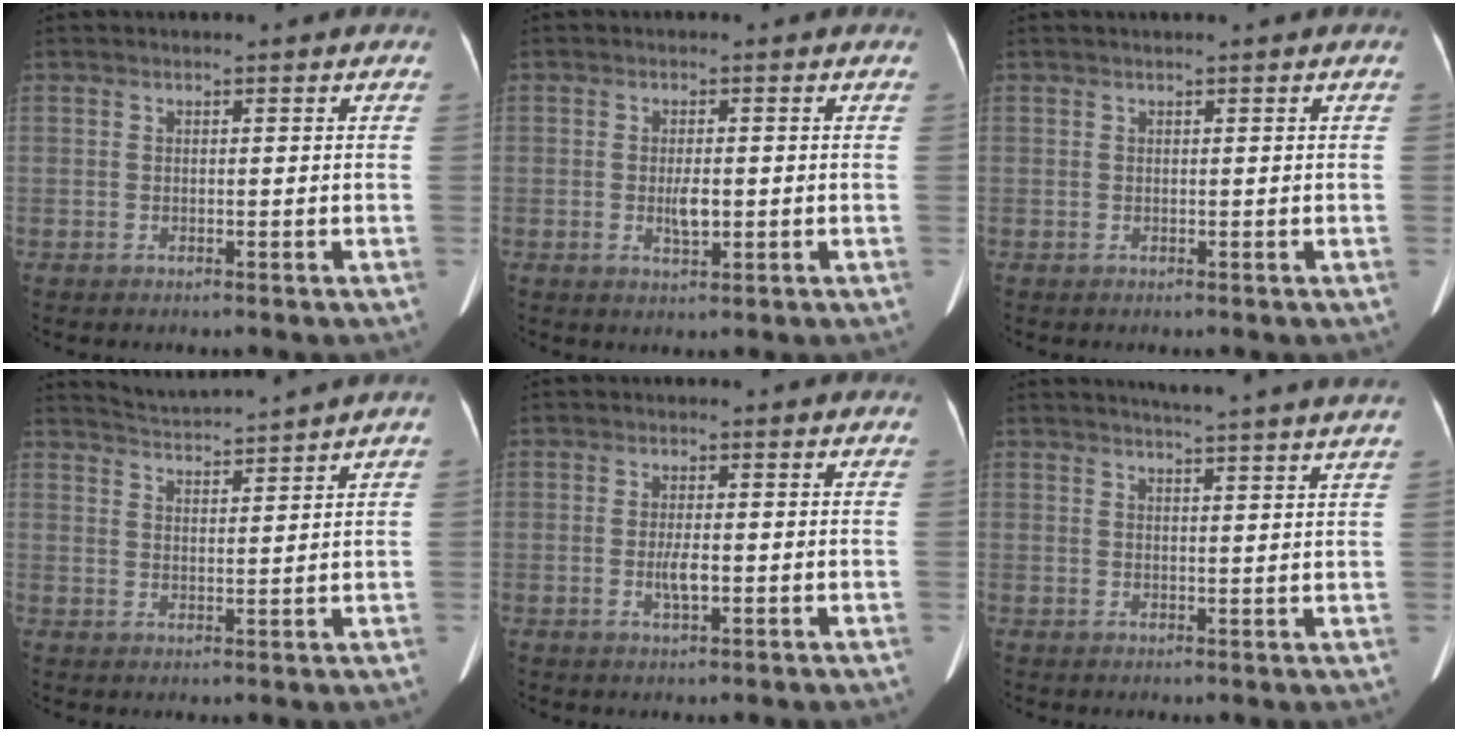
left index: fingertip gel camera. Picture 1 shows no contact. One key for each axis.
{"total": 2.6, "fx": -0.4, "fy": 0.9, "fz": 2.4, "tx": -0.048, "ty": -0.004, "tz": -0.004}
{"total": 0.5, "fx": 0.3, "fy": -0.1, "fz": 0.4, "tx": -0.008, "ty": 0.008, "tz": 0.009}
{"total": 5.7, "fx": 5.5, "fy": -1.6, "fz": 0.5, "tx": -0.019, "ty": 0.001, "tz": 0.092}
{"total": 2.6, "fx": -0.6, "fy": 0.6, "fz": 2.5, "tx": -0.051, "ty": -0.004, "tz": -0.009}
{"total": 12.0, "fx": 11.0, "fy": -1.0, "fz": 4.8, "tx": -0.067, "ty": -0.015, "tz": 0.119}